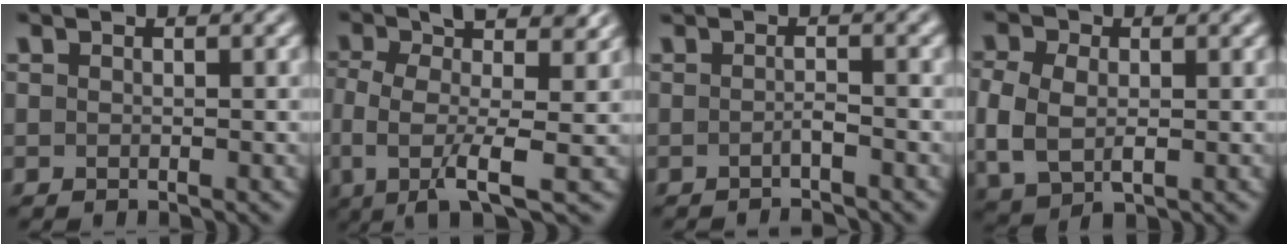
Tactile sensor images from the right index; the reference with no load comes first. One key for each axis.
{"total": 6.6, "fx": 0.3, "fy": 2.7, "fz": 6.0, "tx": -0.120, "ty": -0.017, "tz": 0.008}
{"total": 1.8, "fx": -1.3, "fy": -0.5, "fz": 1.1, "tx": -0.014, "ty": 0.001, "tz": -0.025}
{"total": 5.0, "fx": -0.3, "fy": 3.7, "fz": 3.3, "tx": -0.090, "ty": -0.022, "tz": 0.009}